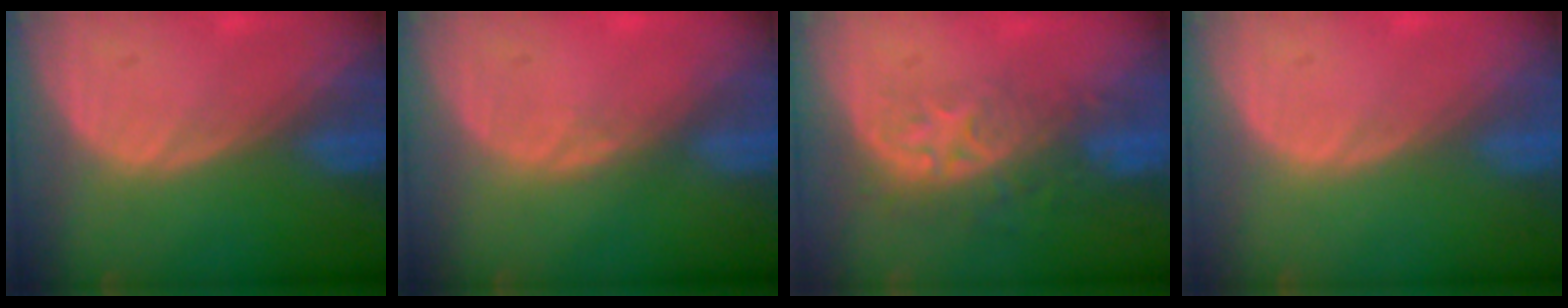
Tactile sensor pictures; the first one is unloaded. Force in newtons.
{"total": 0.5, "press": 0.5, "slide": 0.1}
{"total": 8.7, "press": 7.2, "slide": 4.9}
{"total": 0.0}